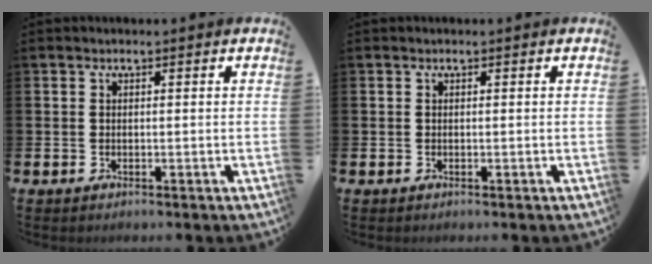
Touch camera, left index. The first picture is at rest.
{"total": 0.0}